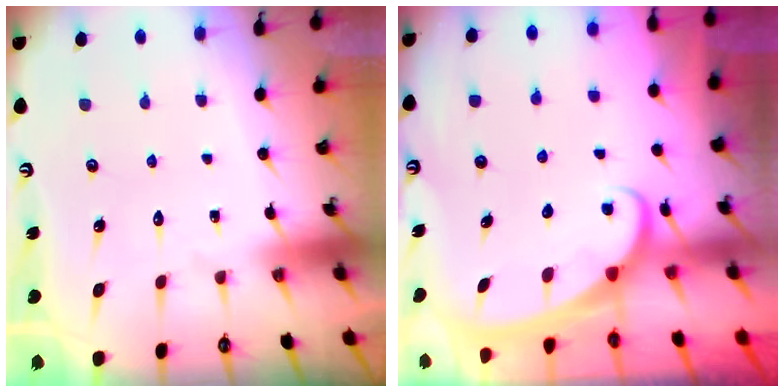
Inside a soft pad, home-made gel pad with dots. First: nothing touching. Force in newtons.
{"total": 2.4, "press": 2.4, "slide": 0.3}